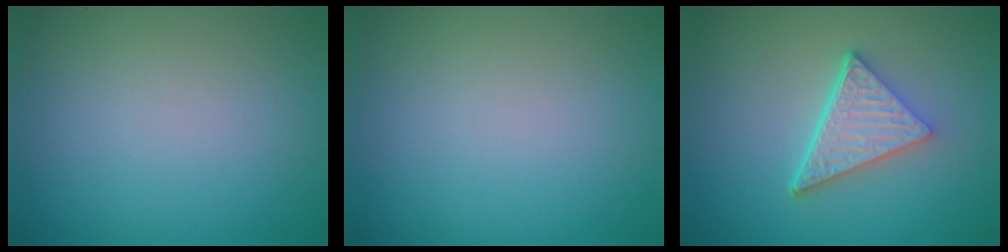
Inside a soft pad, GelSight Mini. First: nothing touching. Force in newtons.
{"total": 0.0}
{"total": 5.3, "press": 3.9, "slide": 3.6}